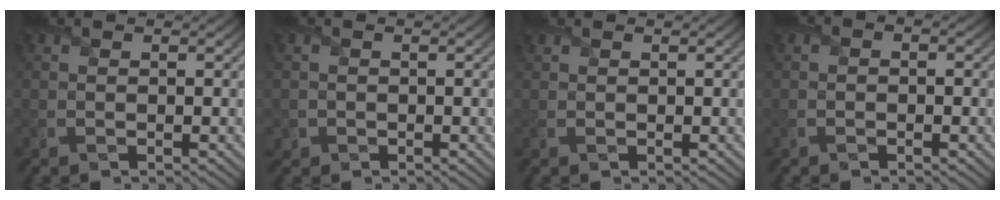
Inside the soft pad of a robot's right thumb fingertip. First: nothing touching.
{"total": 1.1, "force": [-0.4, 1.0, 0.0], "torque": [0.005, -0.007, -0.011]}
{"total": 0.5, "force": [0.5, 0.1, 0.0], "torque": [-0.003, 0.003, 0.014]}
{"total": 1.3, "force": [-0.2, 0.9, 0.9], "torque": [-0.020, 0.000, -0.005]}